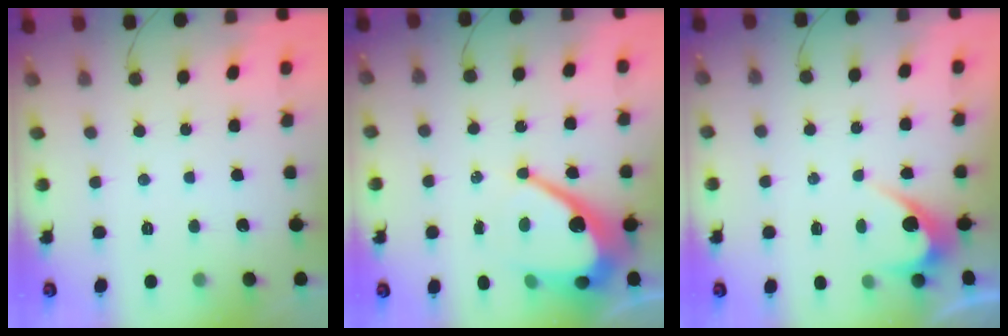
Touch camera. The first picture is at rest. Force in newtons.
{"total": 12.6, "press": 12.6, "slide": 1.1}
{"total": 2.8, "press": 2.8, "slide": 0.2}